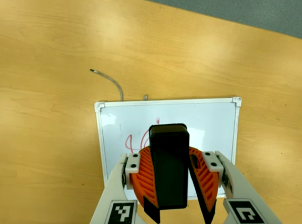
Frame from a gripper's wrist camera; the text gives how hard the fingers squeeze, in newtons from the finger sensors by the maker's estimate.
{"total": 9.6, "left": 10.5, "right": 8.7}